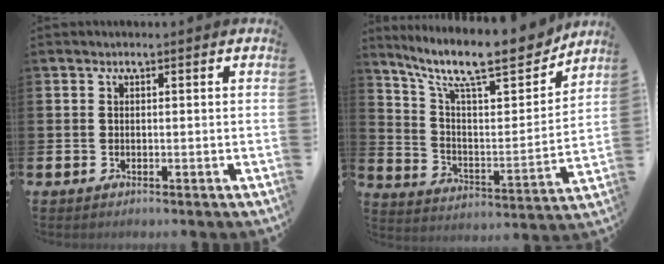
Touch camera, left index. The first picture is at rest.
{"total": 13.1, "force": [10.9, 3.2, 6.6], "torque": [-0.151, -0.071, 0.184]}